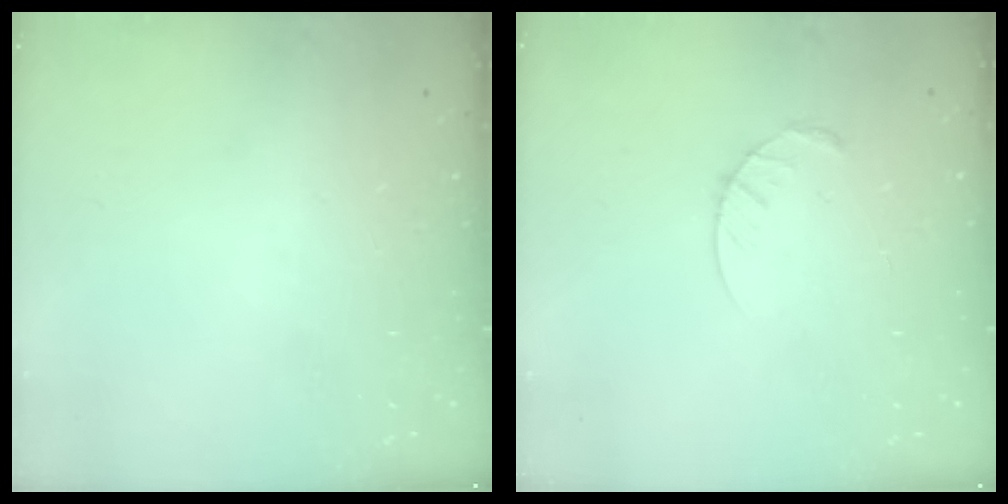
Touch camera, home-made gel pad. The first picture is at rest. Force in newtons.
{"total": 4.5, "press": 4.5, "slide": 0.5}